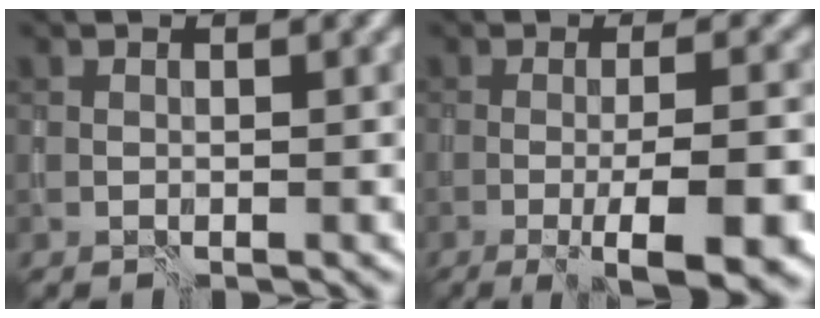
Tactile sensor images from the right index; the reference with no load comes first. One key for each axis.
{"total": 7.5, "fx": -2.8, "fy": 1.7, "fz": 6.8, "tx": -0.084, "ty": -0.007, "tz": -0.039}